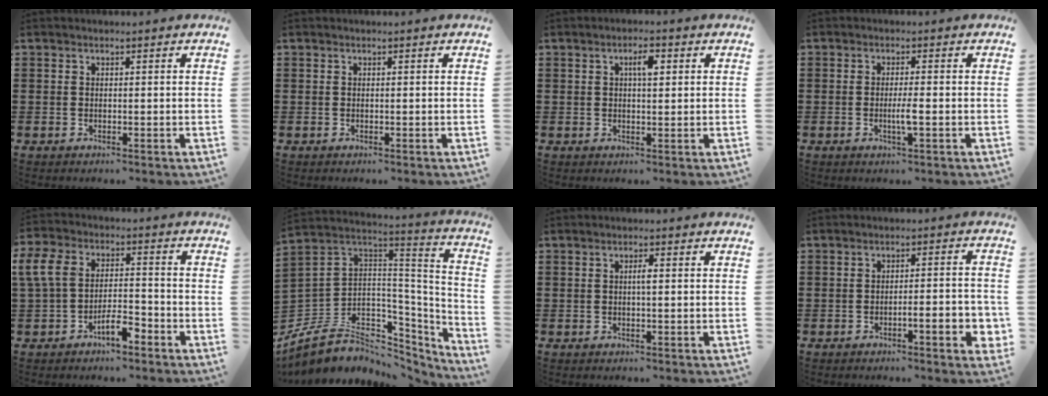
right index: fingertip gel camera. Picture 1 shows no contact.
{"total": 0.0}
{"total": 3.0, "force": [0.9, 1.0, 2.7], "torque": [-0.049, 0.005, 0.010]}
{"total": 2.7, "force": [-0.7, 0.1, 2.6], "torque": [-0.047, -0.003, -0.014]}
{"total": 7.1, "force": [-3.5, 4.1, 4.7], "torque": [-0.104, 0.018, -0.070]}
{"total": 7.6, "force": [-2.6, 6.2, 3.5], "torque": [-0.103, -0.023, -0.041]}
{"total": 1.4, "force": [0.0, 0.2, 1.4], "torque": [-0.027, 0.000, 0.000]}
{"total": 5.2, "force": [-2.0, 0.7, 4.8], "torque": [-0.076, -0.007, -0.032]}